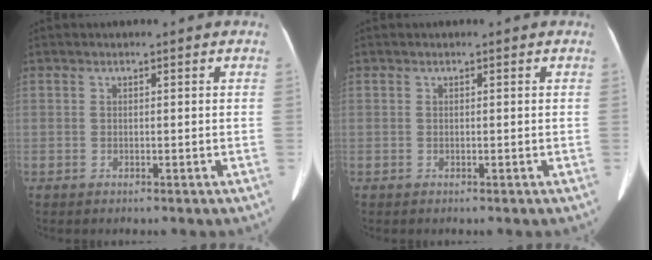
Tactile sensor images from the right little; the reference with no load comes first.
{"total": 0.0}